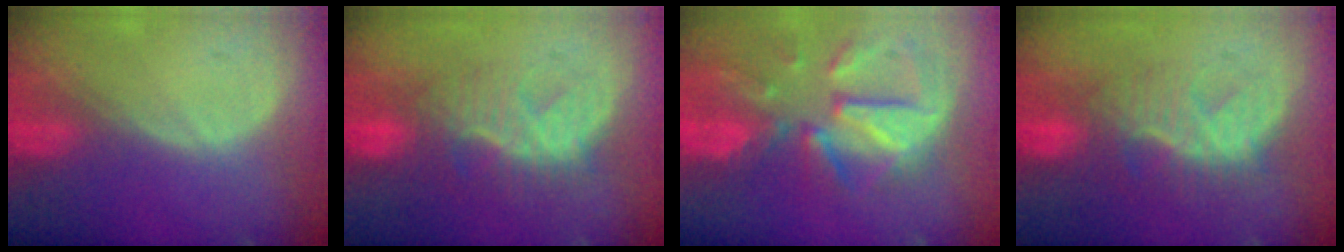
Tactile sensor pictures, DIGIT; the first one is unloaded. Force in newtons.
{"total": 8.0, "press": 7.9, "slide": 1.3}
{"total": 12.0, "press": 10.4, "slide": 5.9}
{"total": 8.0, "press": 7.9, "slide": 1.3}